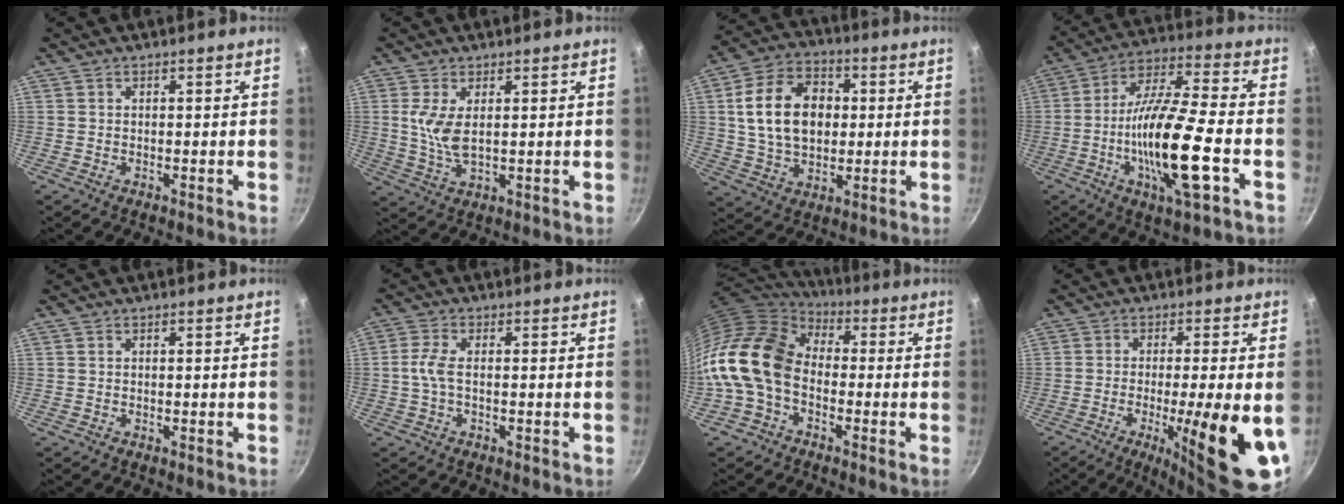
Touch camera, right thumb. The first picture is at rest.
{"total": 6.1, "force": [1.3, 2.7, 5.3], "torque": [-0.108, -0.008, 0.031]}
{"total": 16.0, "force": [2.0, 11.3, 11.2], "torque": [-0.172, 0.012, 0.030]}
{"total": 19.3, "force": [-5.3, 4.6, 18.0], "torque": [-0.325, 0.025, -0.104]}
{"total": 0.0}
{"total": 3.6, "force": [-0.4, 1.5, 3.3], "torque": [-0.086, 0.009, -0.013]}
{"total": 16.1, "force": [-2.6, 11.2, 11.3], "torque": [-0.197, 0.041, -0.075]}
{"total": 16.8, "force": [-4.2, 3.0, 16.0], "torque": [-0.223, -0.004, -0.057]}